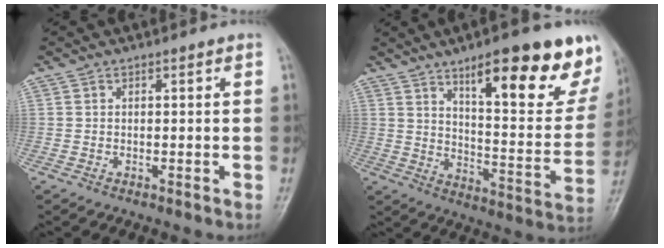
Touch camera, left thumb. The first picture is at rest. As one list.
[{"total": 22.8, "force": [13.7, 6.3, 17.1], "torque": [-0.193, -0.058, 0.202]}]